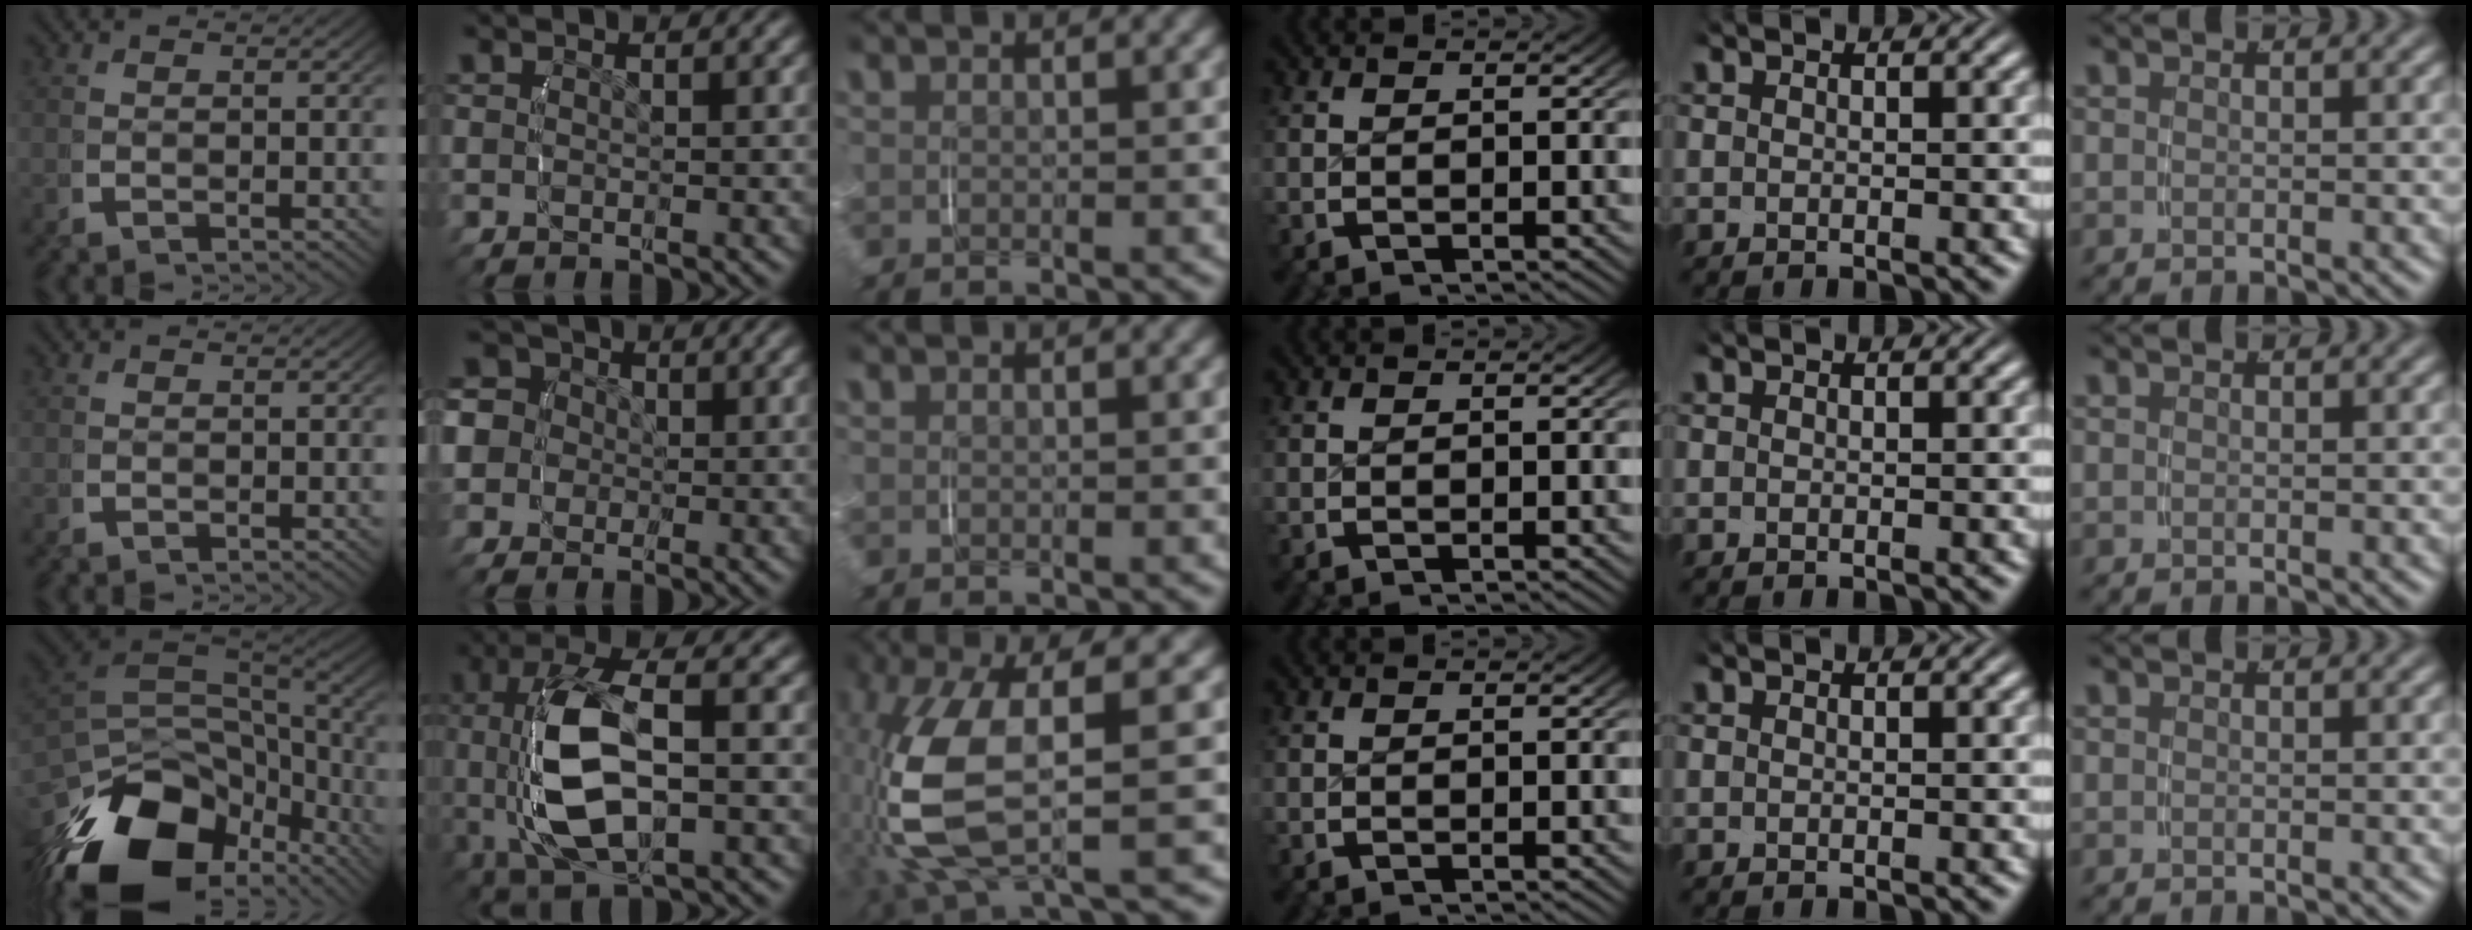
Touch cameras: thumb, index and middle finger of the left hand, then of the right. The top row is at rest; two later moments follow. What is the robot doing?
{"motion": "grasp_and_lifting", "object": "knife"}